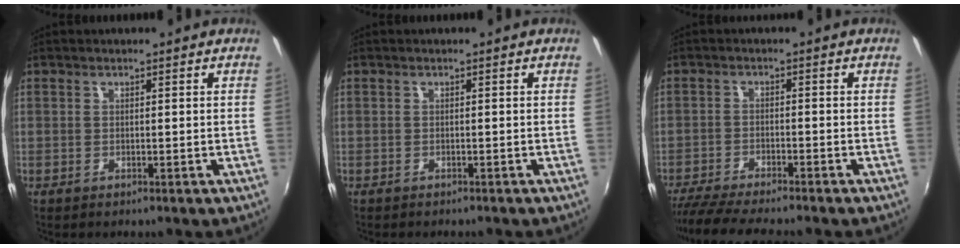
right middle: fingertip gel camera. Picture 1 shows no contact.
{"total": 0.9, "force": [-0.9, 0.1, 0.3], "torque": [-0.008, -0.003, -0.012]}
{"total": 9.8, "force": [-8.8, 0.3, 4.3], "torque": [-0.106, -0.028, -0.150]}